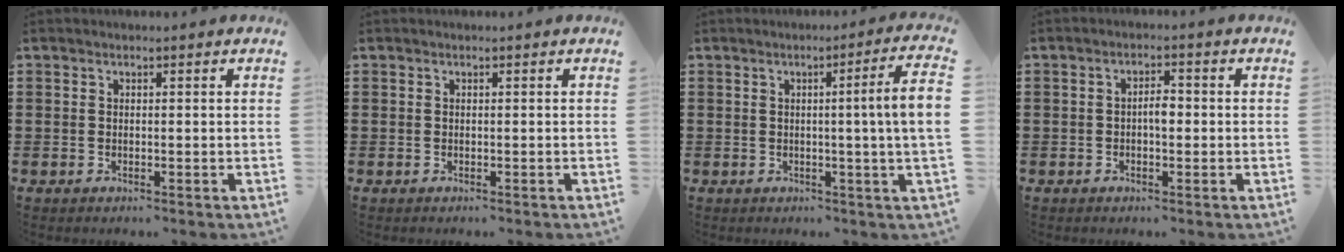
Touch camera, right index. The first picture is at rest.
{"total": 0.0}
{"total": 6.4, "force": [0.5, -0.9, 6.3], "torque": [-0.097, -0.017, 0.000]}
{"total": 2.5, "force": [-0.3, 1.0, 2.3], "torque": [-0.042, 0.003, -0.007]}